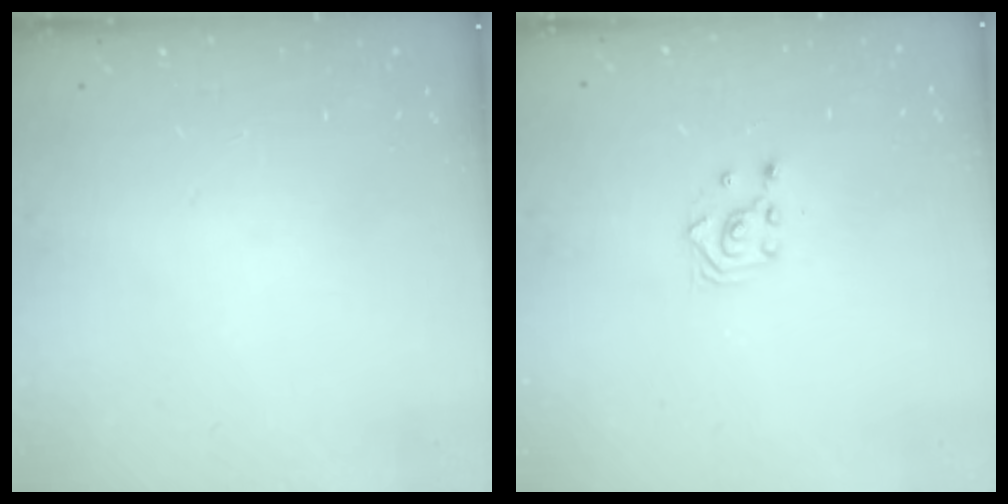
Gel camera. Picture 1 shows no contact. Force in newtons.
{"total": 2.3, "press": 2.3, "slide": 0.3}